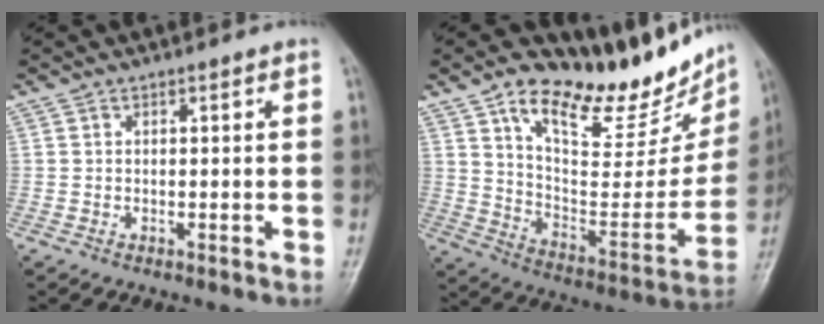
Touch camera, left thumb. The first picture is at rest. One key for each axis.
{"total": 22.0, "fx": 16.6, "fy": 7.4, "fz": 12.4, "tx": -0.125, "ty": -0.092, "tz": 0.267}